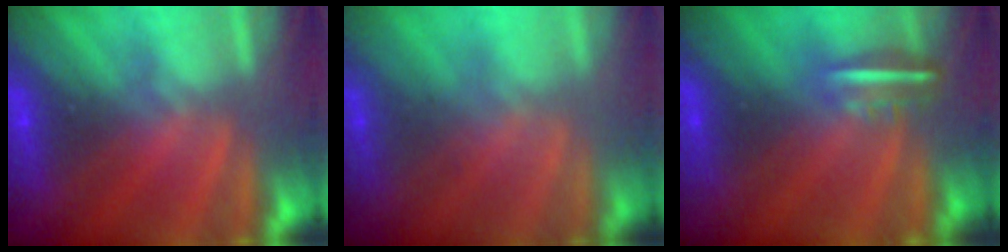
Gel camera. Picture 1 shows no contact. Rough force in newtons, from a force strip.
{"total": 1.2}
{"total": 5.2}